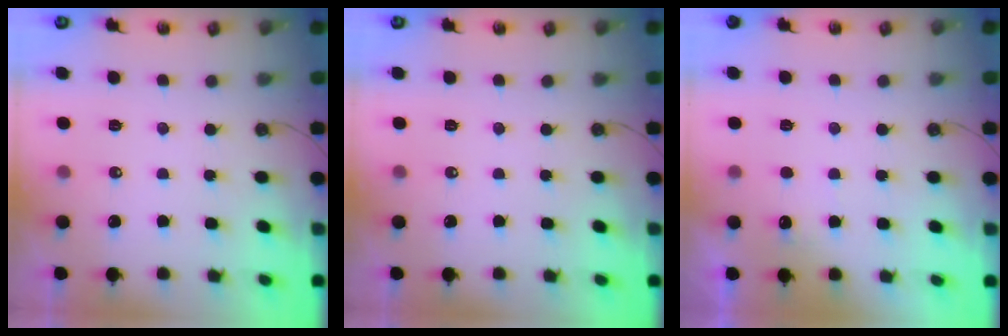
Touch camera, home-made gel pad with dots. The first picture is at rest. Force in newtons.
{"total": 0.0}
{"total": 3.7, "press": 3.5, "slide": 1.1}